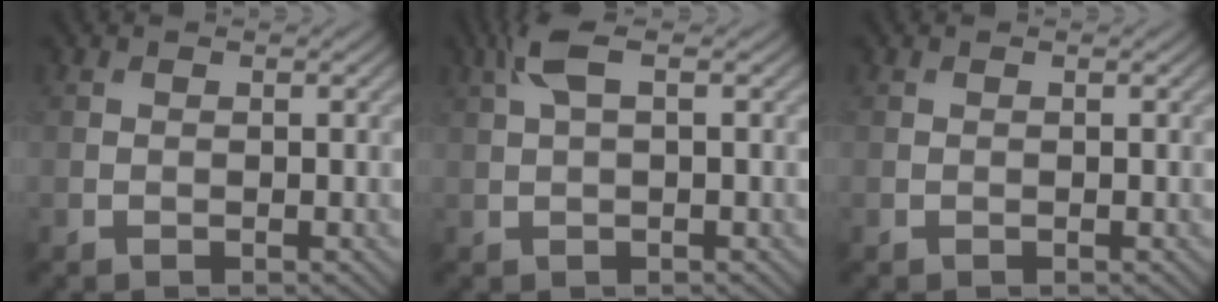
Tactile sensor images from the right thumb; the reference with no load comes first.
{"total": 3.8, "force": [1.6, 1.1, 3.3], "torque": [-0.085, 0.016, 0.032]}
{"total": 0.0}